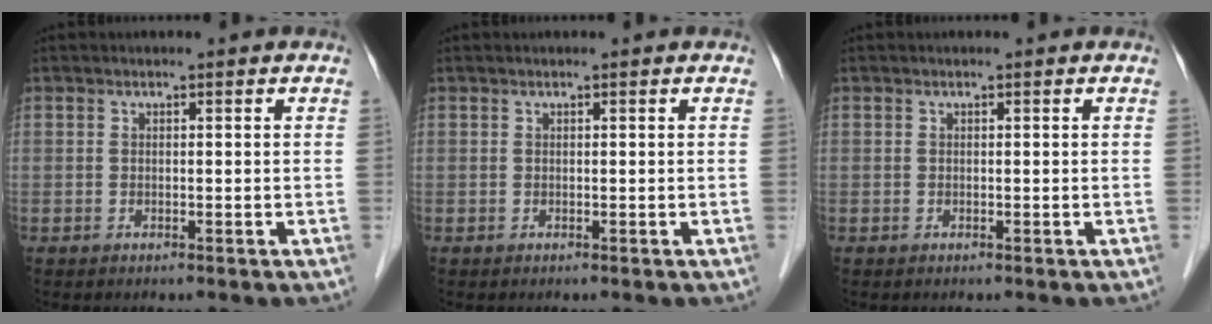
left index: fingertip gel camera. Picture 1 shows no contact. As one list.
[{"total": 0.0}, {"total": 0.0}]